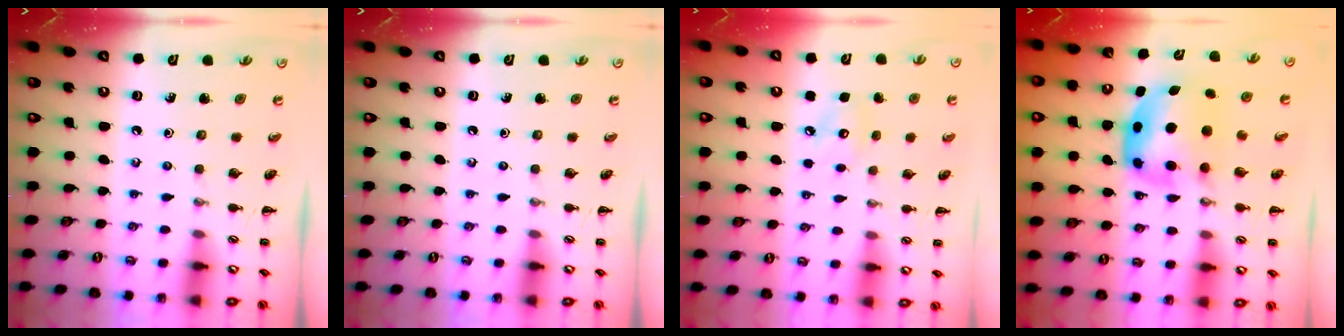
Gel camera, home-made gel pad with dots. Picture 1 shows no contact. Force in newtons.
{"total": 0.0}
{"total": 5.8, "press": 5.7, "slide": 1.3}
{"total": 6.1, "press": 5.9, "slide": 1.2}